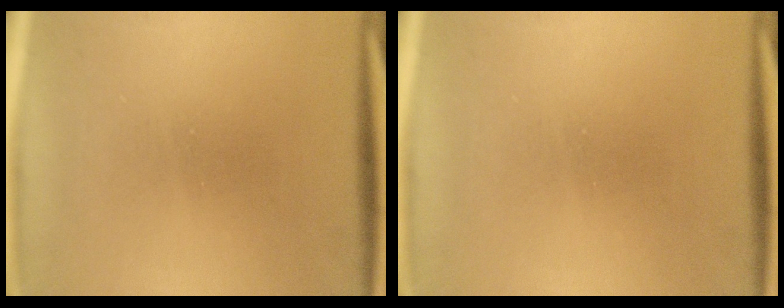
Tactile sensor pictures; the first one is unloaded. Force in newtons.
{"total": 0.0}